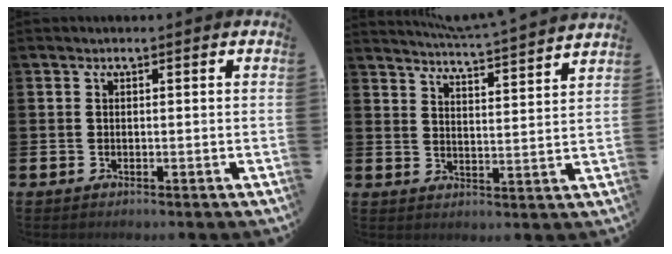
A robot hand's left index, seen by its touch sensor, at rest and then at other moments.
{"total": 5.4, "force": [5.3, -0.8, 0.9], "torque": [-0.030, -0.042, 0.090]}